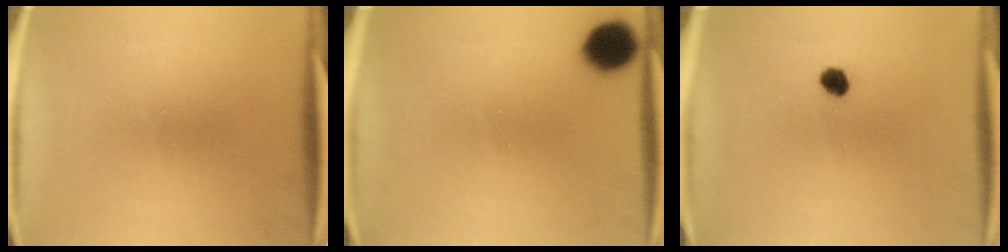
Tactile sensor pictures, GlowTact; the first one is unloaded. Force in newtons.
{"total": 7.4}
{"total": 2.5}